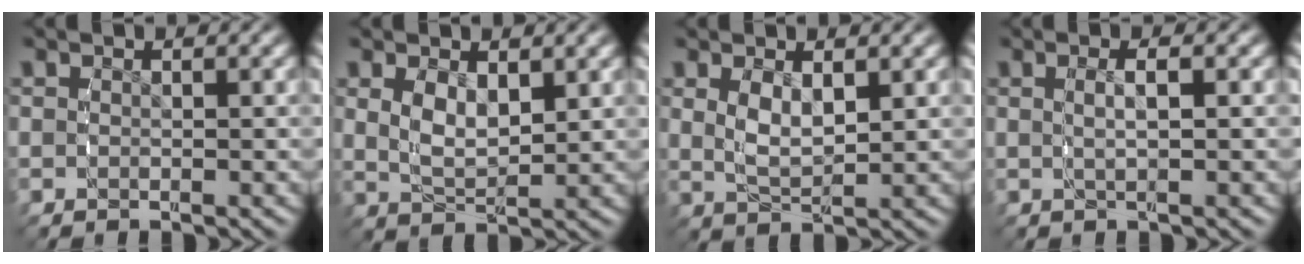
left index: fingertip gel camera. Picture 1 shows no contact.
{"total": 3.1, "force": [0.9, 1.6, 2.5], "torque": [-0.052, -0.019, 0.027]}
{"total": 2.9, "force": [0.8, 1.2, 2.5], "torque": [-0.054, -0.012, 0.025]}
{"total": 2.5, "force": [0.4, 0.4, 2.4], "torque": [-0.036, 0.003, 0.010]}